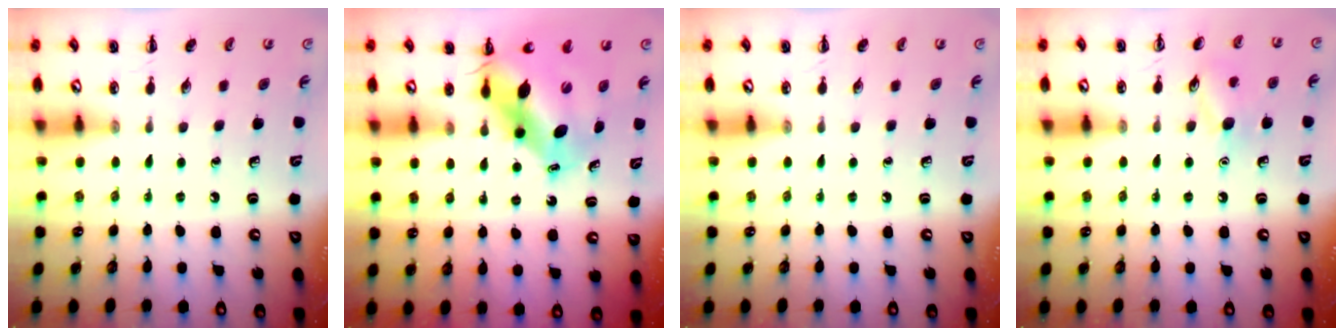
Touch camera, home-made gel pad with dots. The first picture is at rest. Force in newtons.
{"total": 11.1, "press": 10.7, "slide": 3.2}
{"total": 0.0}
{"total": 8.7, "press": 8.5, "slide": 1.4}